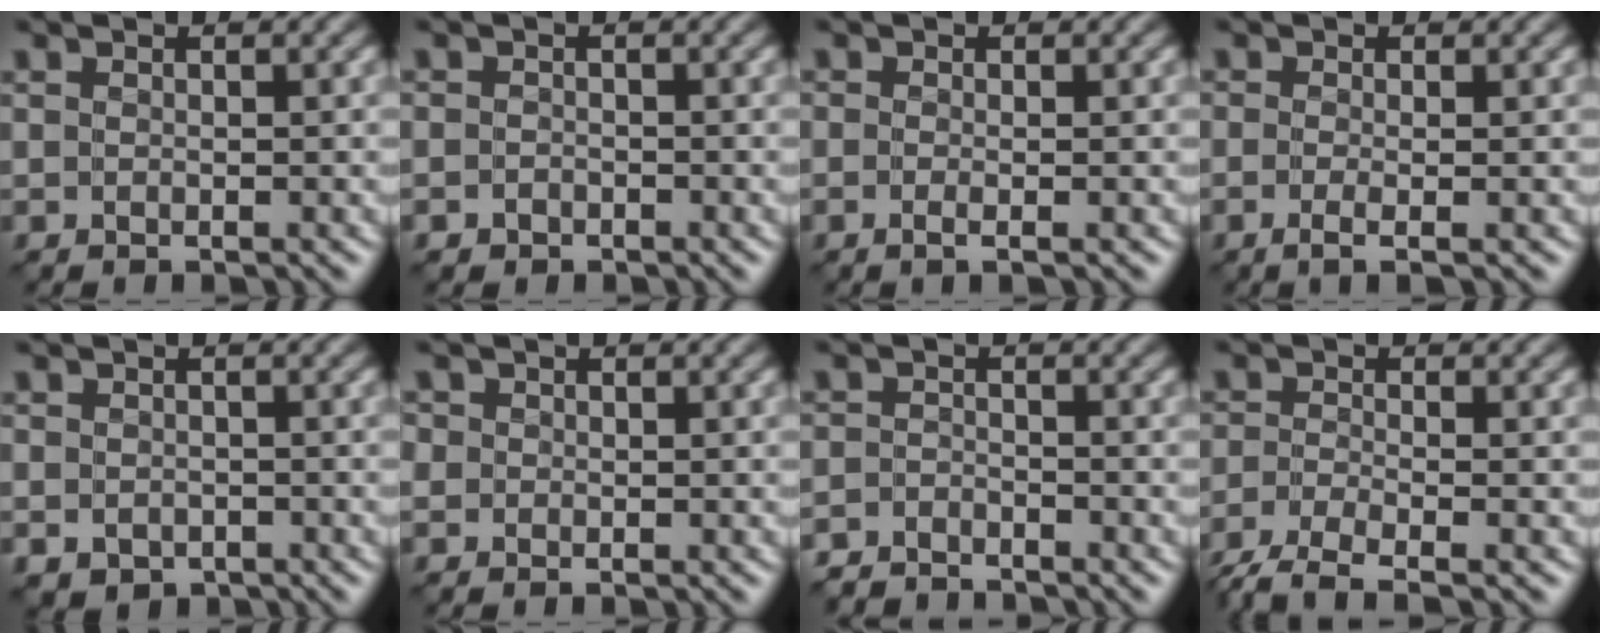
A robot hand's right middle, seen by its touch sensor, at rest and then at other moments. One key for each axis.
{"total": 0.9, "fx": -0.6, "fy": 0.5, "fz": -0.2, "tx": 0.009, "ty": 0.004, "tz": -0.014}
{"total": 0.6, "fx": -0.3, "fy": -0.1, "fz": 0.5, "tx": -0.011, "ty": -0.002, "tz": -0.008}
{"total": 1.4, "fx": -0.5, "fy": 0.1, "fz": 1.3, "tx": -0.025, "ty": -0.004, "tz": -0.013}
{"total": 1.9, "fx": -1.0, "fy": 1.5, "fz": 0.7, "tx": -0.010, "ty": -0.008, "tz": -0.018}
{"total": 1.2, "fx": 0.2, "fy": 1.2, "fz": 0.1, "tx": 0.011, "ty": 0.005, "tz": -0.006}
{"total": 3.3, "fx": -3.2, "fy": 0.7, "fz": 0.1, "tx": 0.001, "ty": -0.004, "tz": -0.070}
{"total": 4.3, "fx": -3.5, "fy": 0.7, "fz": 2.4, "tx": -0.049, "ty": -0.012, "tz": -0.078}